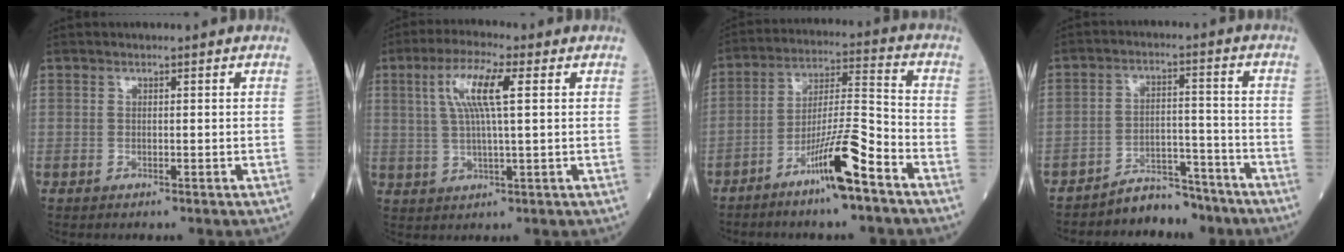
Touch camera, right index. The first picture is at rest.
{"total": 8.1, "force": [2.3, 0.8, 7.7], "torque": [-0.157, 0.012, 0.044]}
{"total": 11.0, "force": [-6.8, 0.4, 8.7], "torque": [-0.157, 0.000, -0.124]}
{"total": 7.3, "force": [-6.6, 2.9, 0.8], "torque": [-0.006, 0.031, -0.106]}